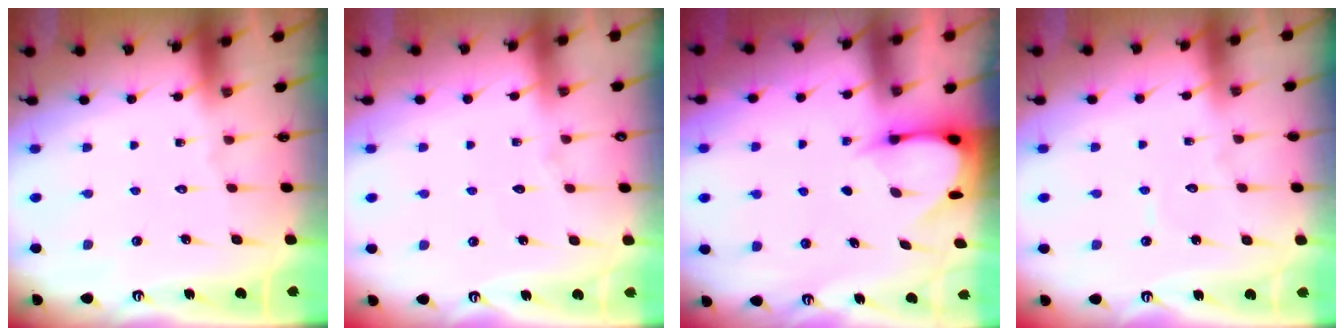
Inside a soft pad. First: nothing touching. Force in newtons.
{"total": 3.5, "press": 3.5, "slide": 0.5}
{"total": 3.7, "press": 3.7, "slide": 0.3}
{"total": 3.3, "press": 3.3, "slide": 0.4}